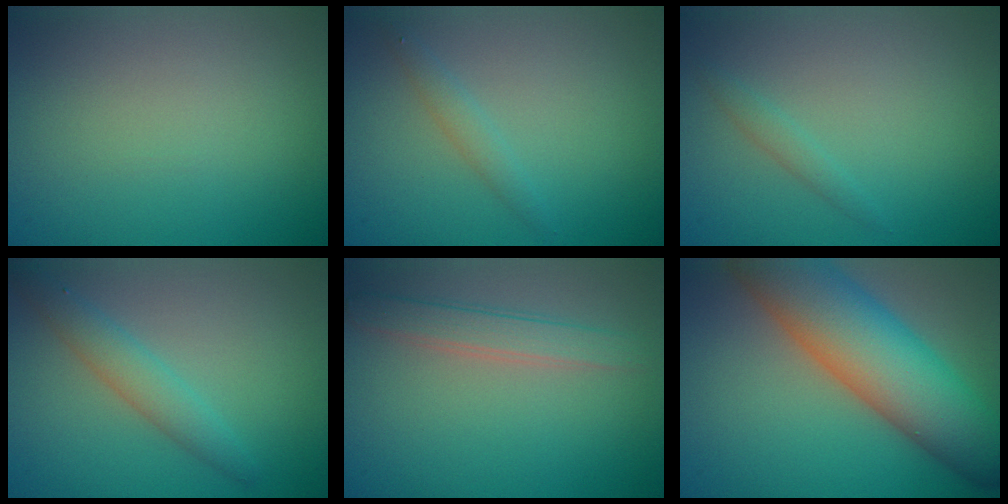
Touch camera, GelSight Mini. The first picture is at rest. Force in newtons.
{"total": 1.3, "press": 1.3, "slide": 0.0}
{"total": 1.0, "press": 1.0, "slide": 0.1}
{"total": 2.8, "press": 2.8, "slide": 0.1}
{"total": 2.5, "press": 2.4, "slide": 0.1}
{"total": 12.0, "press": 12.0, "slide": 0.5}